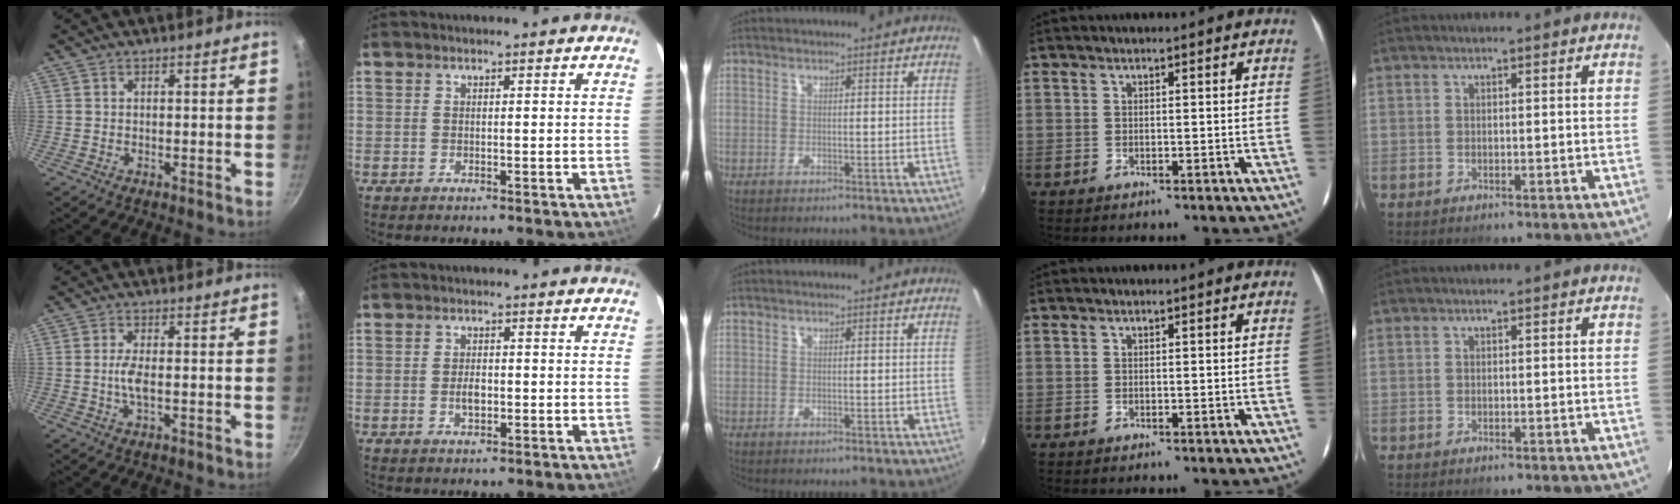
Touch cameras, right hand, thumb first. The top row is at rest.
{"thumb": {"total": 3.2, "force": [-0.4, 1.0, 3.0], "torque": [-0.070, 0.000, -0.013]}, "index": {"total": 2.7, "force": [-0.4, 1.6, 2.2], "torque": [-0.039, 0.002, -0.006]}}